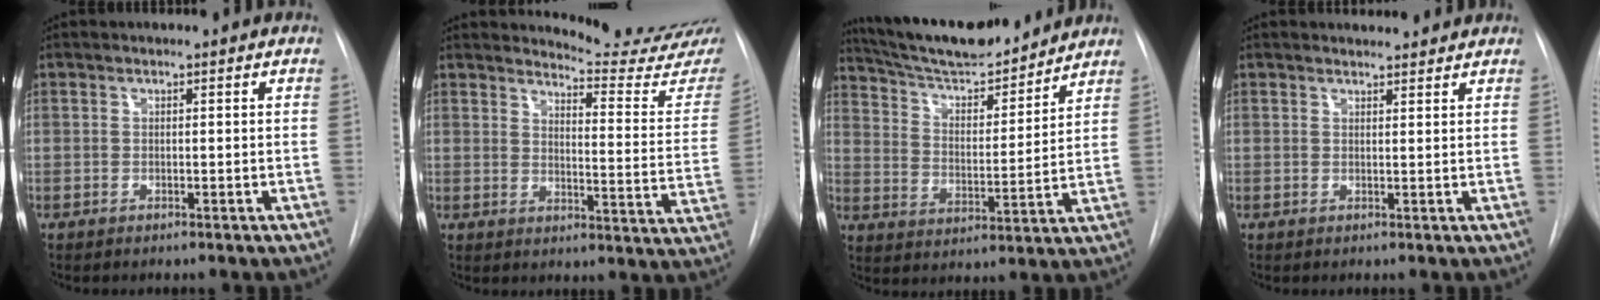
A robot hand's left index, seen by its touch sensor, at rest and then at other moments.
{"total": 15.3, "force": [15.2, -0.2, 1.7], "torque": [-0.010, -0.138, 0.157]}
{"total": 15.9, "force": [14.5, 2.5, 6.0], "torque": [-0.103, 0.001, 0.239]}
{"total": 2.2, "force": [2.1, 0.5, 0.2], "torque": [-0.007, 0.006, 0.024]}